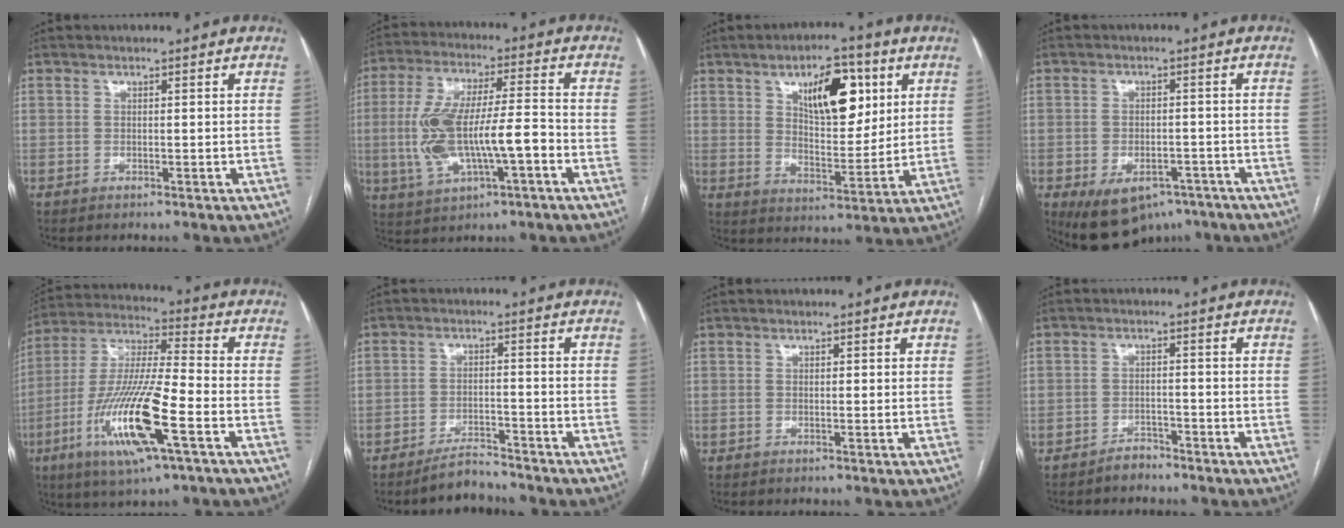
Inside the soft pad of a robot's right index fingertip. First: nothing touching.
{"total": 14.0, "force": [-2.9, 3.9, 13.1], "torque": [-0.263, 0.017, -0.041]}
{"total": 12.3, "force": [5.2, 5.2, 9.9], "torque": [-0.152, 0.011, 0.089]}
{"total": 9.7, "force": [-5.9, 5.9, 5.0], "torque": [-0.075, 0.009, -0.078]}
{"total": 17.7, "force": [-6.6, 1.9, 16.3], "torque": [-0.335, -0.019, -0.119]}
{"total": 3.8, "force": [-3.6, 0.7, 0.8], "torque": [-0.014, -0.008, -0.062]}
{"total": 0.7, "force": [0.4, 0.2, 0.5], "torque": [-0.010, -0.001, 0.004]}
{"total": 2.1, "force": [-1.9, 0.8, 0.1], "torque": [0.001, 0.001, -0.032]}